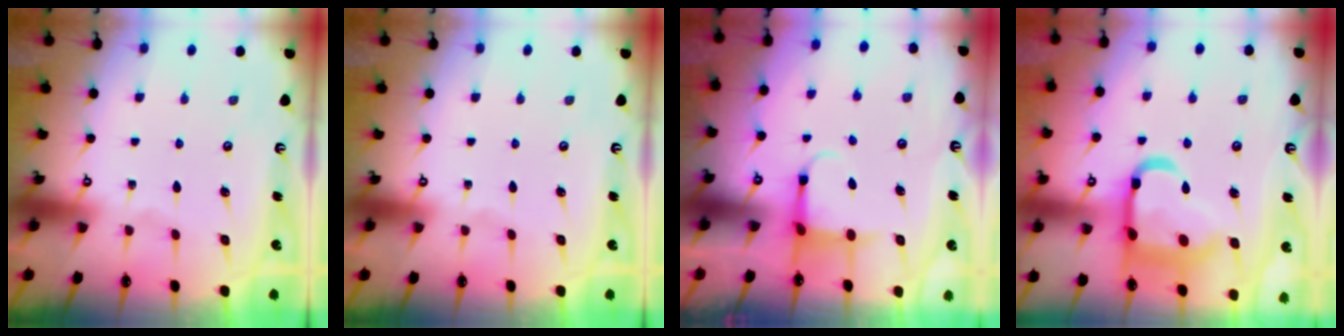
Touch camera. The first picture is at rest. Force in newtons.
{"total": 0.0}
{"total": 3.9, "press": 3.7, "slide": 1.2}
{"total": 18.9, "press": 18.8, "slide": 1.8}